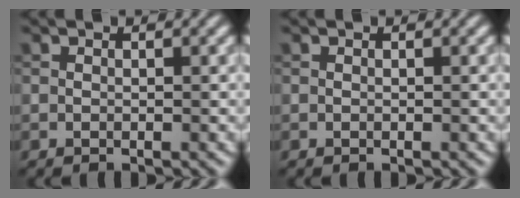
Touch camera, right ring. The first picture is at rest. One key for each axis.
{"total": 0.0}